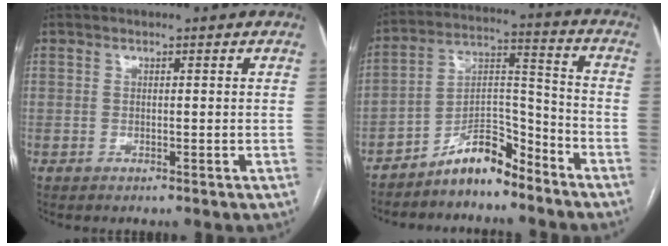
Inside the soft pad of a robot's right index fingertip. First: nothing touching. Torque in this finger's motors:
{"motor_torque": [-0.14, -0.18, -0.12, -0.08]}